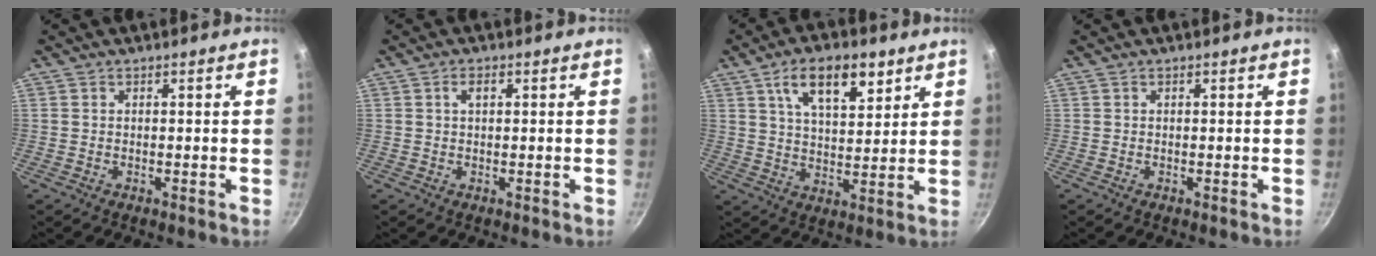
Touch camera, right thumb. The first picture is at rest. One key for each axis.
{"total": 1.8, "fx": 0.5, "fy": 1.0, "fz": 1.4, "tx": -0.022, "ty": 0.004, "tz": 0.009}
{"total": 12.0, "fx": 6.2, "fy": 5.6, "fz": 8.6, "tx": -0.115, "ty": -0.024, "tz": 0.103}
{"total": 0.0}